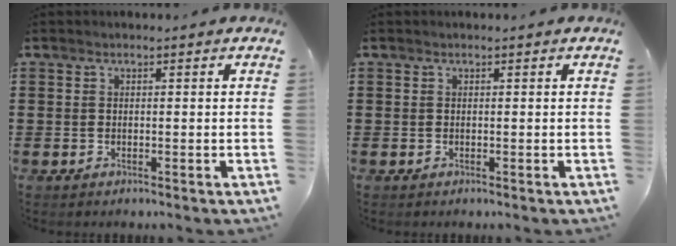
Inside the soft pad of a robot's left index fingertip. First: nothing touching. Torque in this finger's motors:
{"motor_torque": [0.00, 0.00, 0.00, 0.00]}